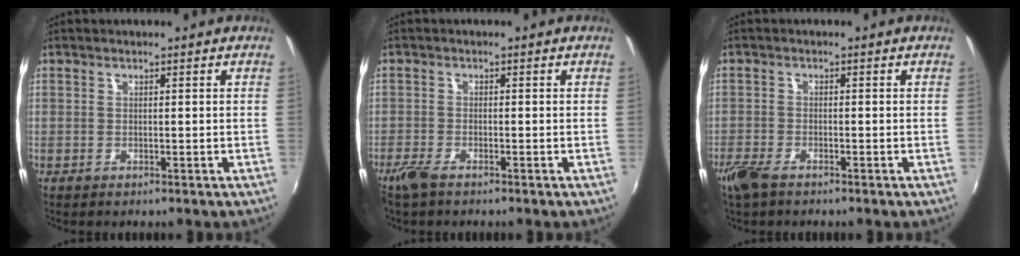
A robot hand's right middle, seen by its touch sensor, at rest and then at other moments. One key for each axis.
{"total": 3.1, "fx": -2.4, "fy": 0.8, "fz": 1.8, "tx": -0.051, "ty": -0.007, "tz": -0.050}
{"total": 4.5, "fx": -3.3, "fy": 1.6, "fz": 2.5, "tx": -0.069, "ty": -0.012, "tz": -0.068}